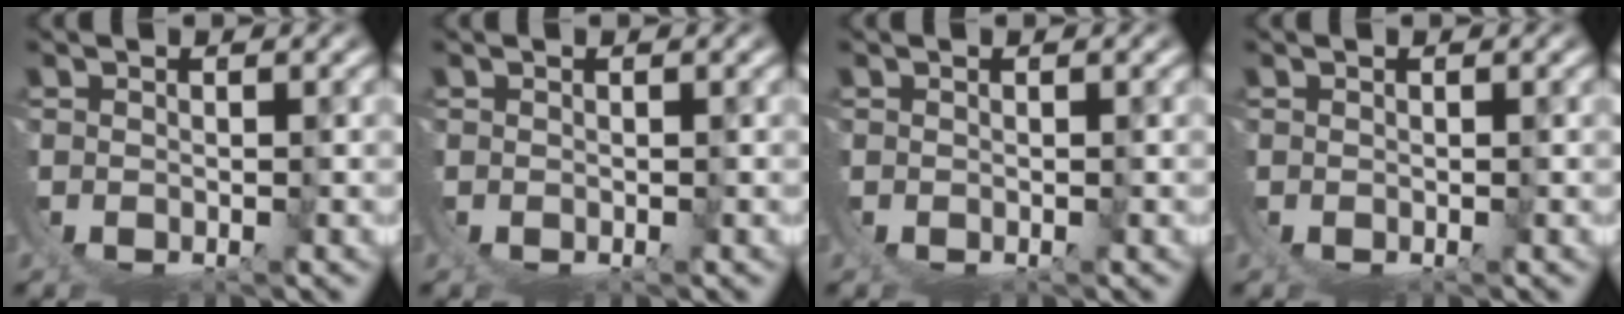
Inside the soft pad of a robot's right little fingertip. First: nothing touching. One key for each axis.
{"total": 0.0}
{"total": 0.0}
{"total": 0.0}